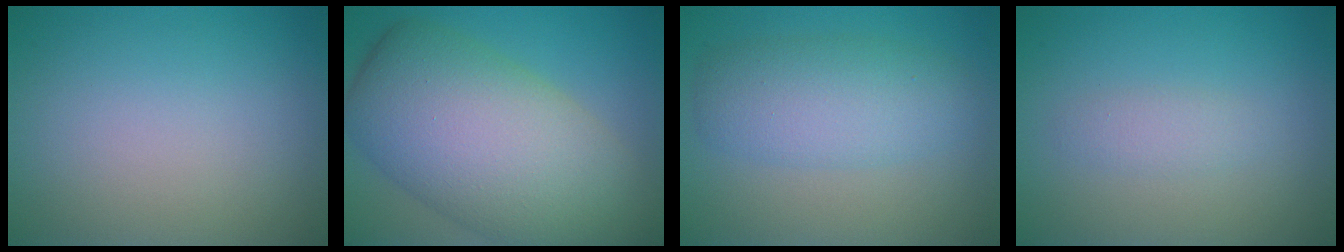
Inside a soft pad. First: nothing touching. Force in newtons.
{"total": 13.3, "press": 13.3, "slide": 0.9}
{"total": 5.0, "press": 5.0, "slide": 0.3}
{"total": 1.3, "press": 1.3, "slide": 0.0}